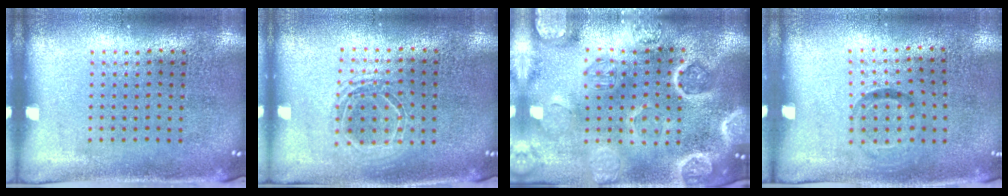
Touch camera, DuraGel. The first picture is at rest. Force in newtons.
{"total": 1.5, "press": 1.3, "slide": 0.7}
{"total": 4.7, "press": 4.2, "slide": 2.1}
{"total": 0.9, "press": 0.6, "slide": 0.8}